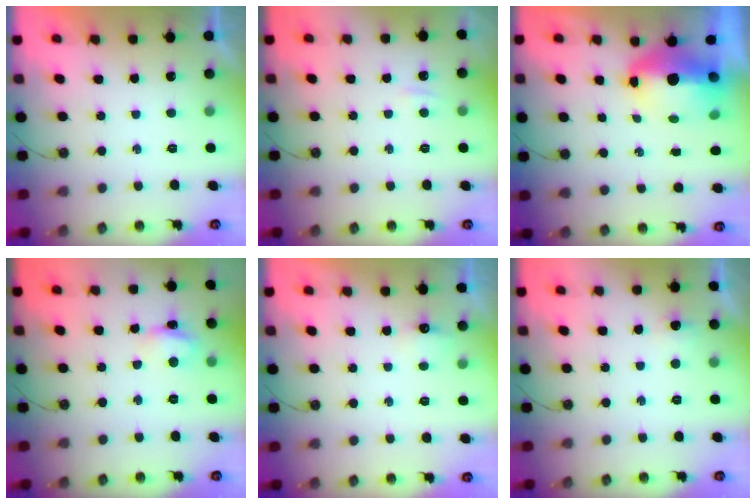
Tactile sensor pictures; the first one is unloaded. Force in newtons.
{"total": 2.8, "press": 2.8, "slide": 0.5}
{"total": 9.0, "press": 9.0, "slide": 1.0}
{"total": 4.6, "press": 4.6, "slide": 0.4}
{"total": 3.9, "press": 3.8, "slide": 0.6}
{"total": 12.8, "press": 5.4, "slide": 11.5}